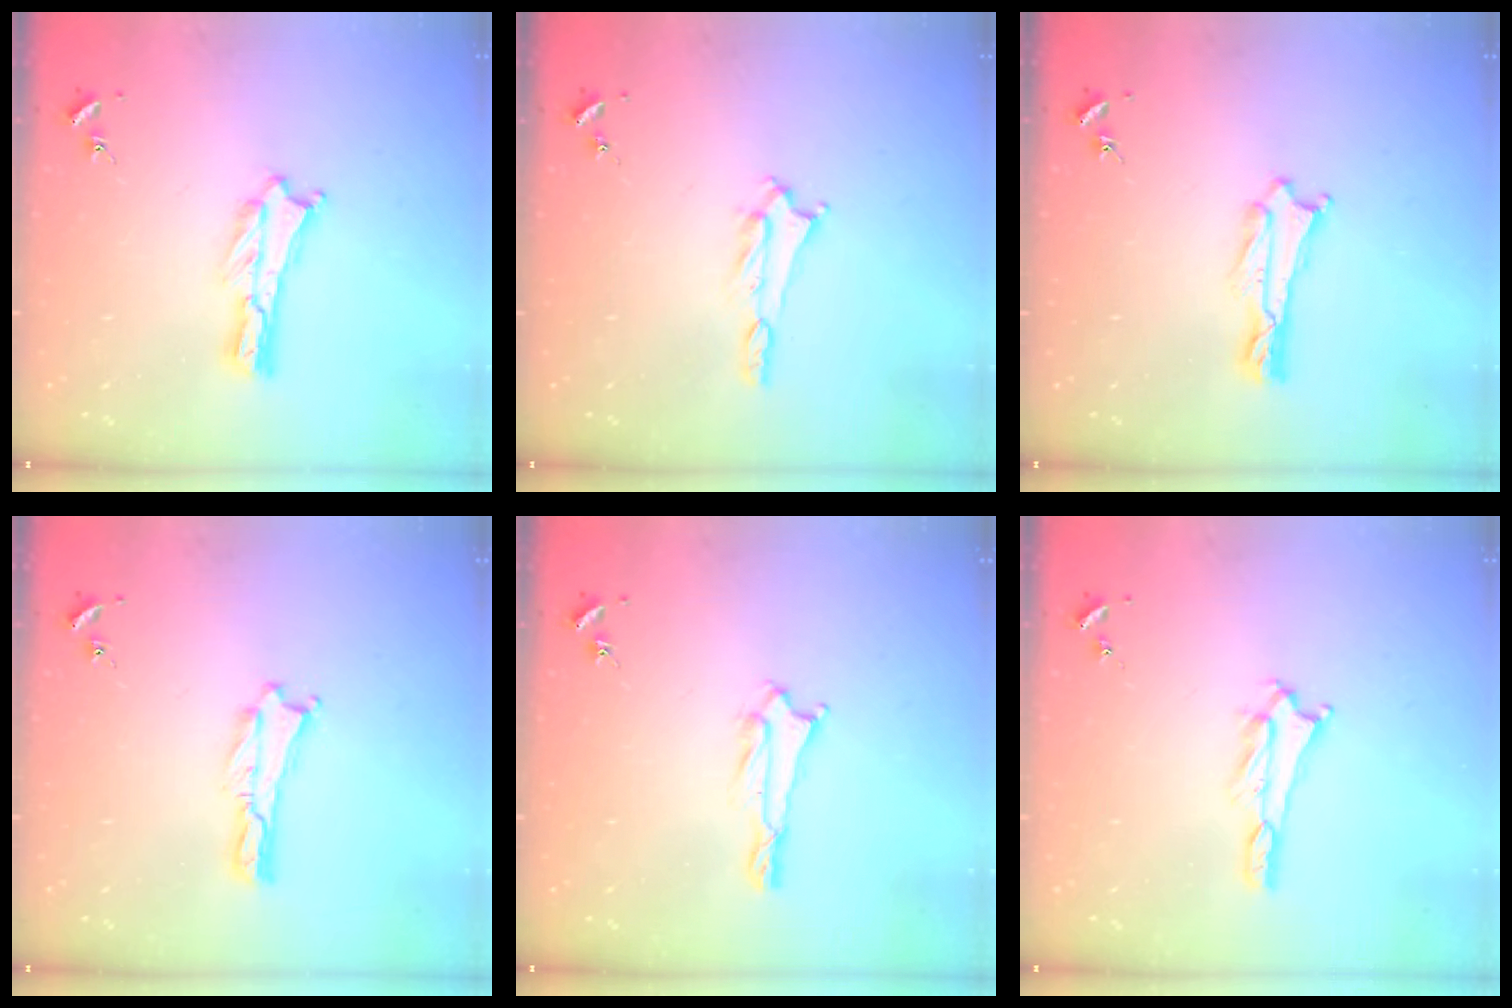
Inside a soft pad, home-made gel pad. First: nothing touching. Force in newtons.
{"total": 1.2, "press": 1.2, "slide": 0.2}
{"total": 0.6, "press": 0.6, "slide": 0.1}
{"total": 0.0}
{"total": 1.0, "press": 1.0, "slide": 0.1}
{"total": 1.8, "press": 1.8, "slide": 0.1}